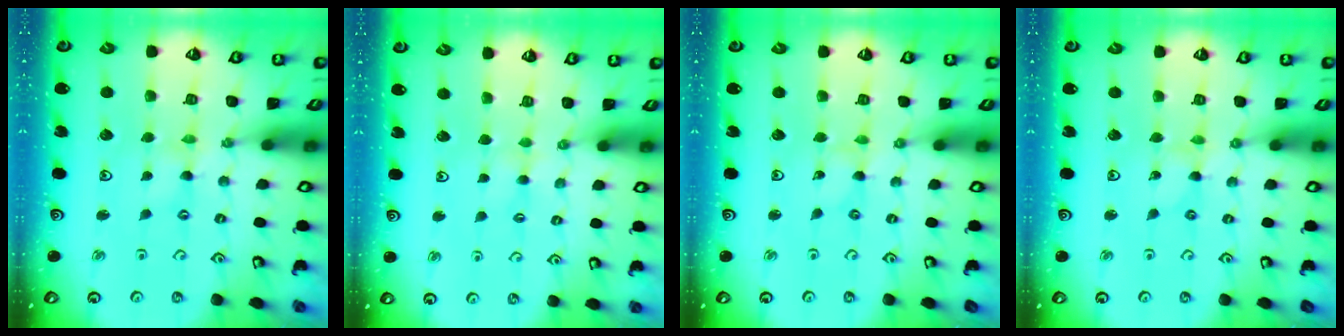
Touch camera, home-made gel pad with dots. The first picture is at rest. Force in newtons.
{"total": 2.2, "press": 2.2, "slide": 0.5}
{"total": 0.0}
{"total": 0.0}